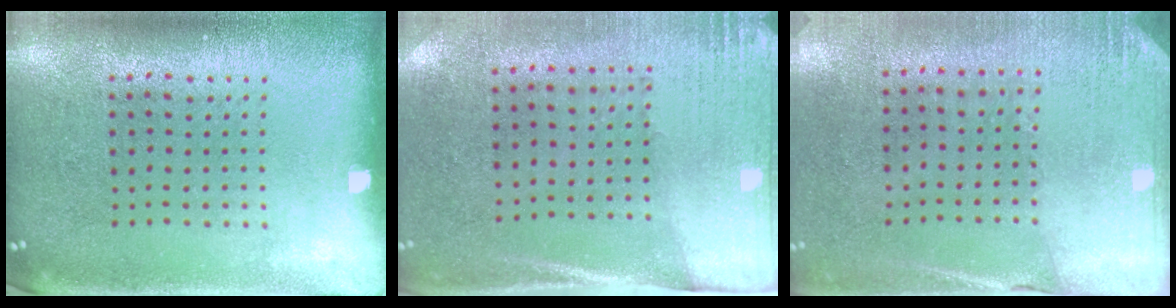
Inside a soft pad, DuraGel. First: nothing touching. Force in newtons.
{"total": 2.7, "press": 2.4, "slide": 1.2}
{"total": 2.7, "press": 2.4, "slide": 1.2}